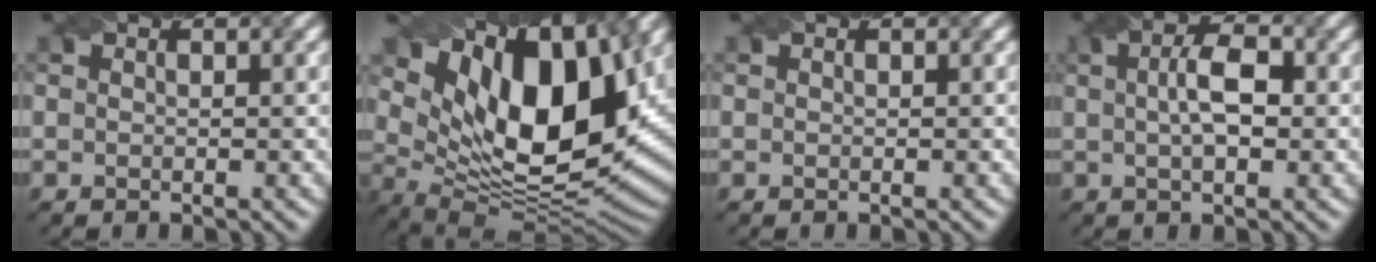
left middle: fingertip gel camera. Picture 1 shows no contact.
{"total": 15.8, "force": [6.2, 7.7, 12.2], "torque": [-0.201, 0.002, 0.113]}
{"total": 0.0}
{"total": 4.2, "force": [0.6, 1.7, 3.8], "torque": [-0.070, 0.007, 0.006]}